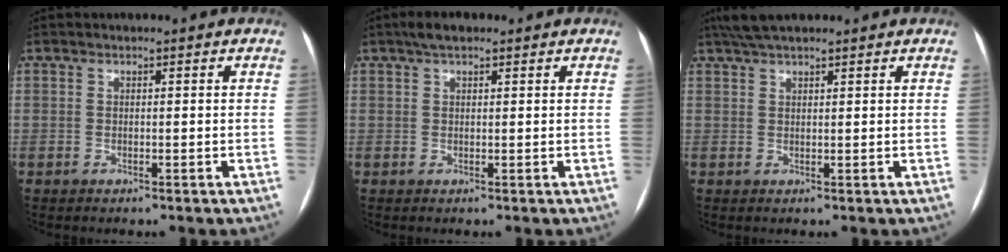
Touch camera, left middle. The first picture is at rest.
{"total": 3.0, "force": [2.1, 1.0, 1.8], "torque": [-0.038, 0.016, 0.036]}
{"total": 5.3, "force": [4.4, 0.8, 2.8], "torque": [-0.053, 0.032, 0.080]}